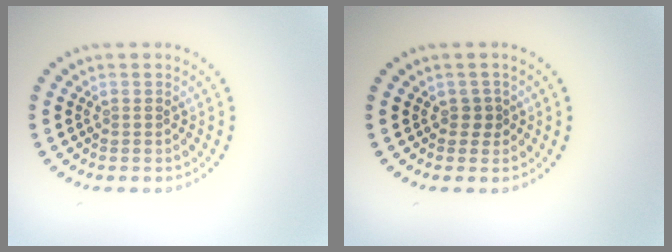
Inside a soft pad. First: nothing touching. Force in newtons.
{"total": 1.2, "press": 0.9, "slide": 0.8}